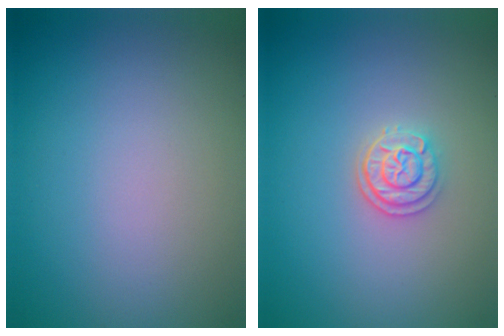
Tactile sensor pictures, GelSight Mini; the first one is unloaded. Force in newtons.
{"total": 2.2, "press": 2.1, "slide": 0.9}